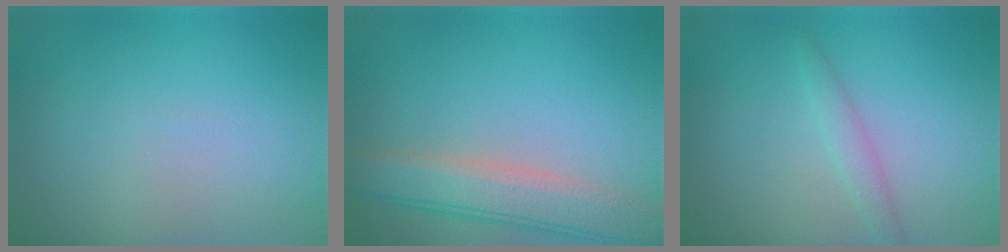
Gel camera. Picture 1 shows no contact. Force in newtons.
{"total": 5.1, "press": 5.1, "slide": 0.3}
{"total": 1.4, "press": 1.4, "slide": 0.1}